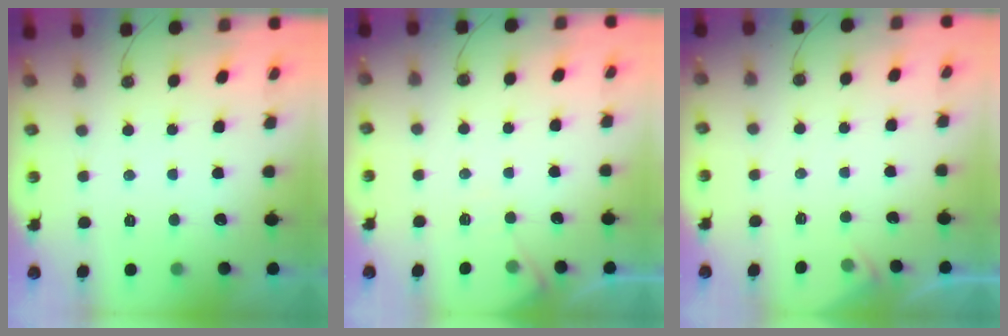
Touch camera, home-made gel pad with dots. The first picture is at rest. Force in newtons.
{"total": 5.4, "press": 5.4, "slide": 0.8}
{"total": 2.2, "press": 2.1, "slide": 0.4}